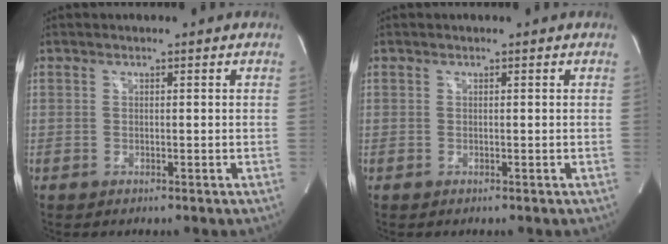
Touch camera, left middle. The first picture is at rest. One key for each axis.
{"total": 0.0}